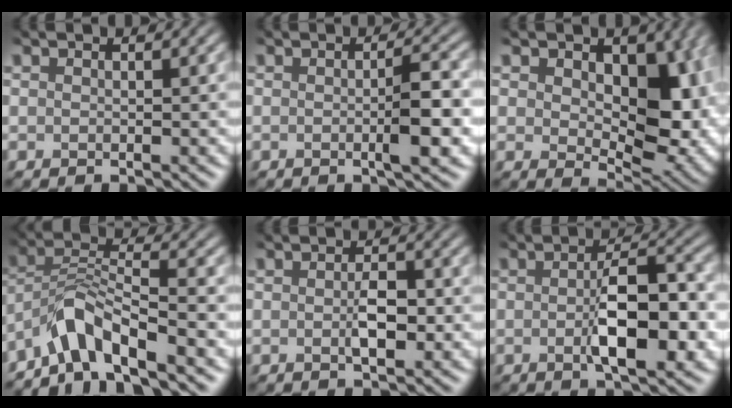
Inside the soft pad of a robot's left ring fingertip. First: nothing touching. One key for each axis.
{"total": 3.7, "fx": -0.8, "fy": 0.7, "fz": 3.6, "tx": -0.053, "ty": 0.003, "tz": -0.010}
{"total": 9.1, "fx": 1.6, "fy": 6.0, "fz": 6.7, "tx": -0.107, "ty": -0.020, "tz": 0.032}
{"total": 5.5, "fx": -4.7, "fy": 0.8, "fz": 2.7, "tx": -0.048, "ty": 0.007, "tz": -0.092}
{"total": 2.1, "fx": -0.9, "fy": 0.9, "fz": 1.7, "tx": -0.037, "ty": -0.003, "tz": -0.010}
{"total": 6.6, "fx": -1.7, "fy": 2.5, "fz": 5.9, "tx": -0.095, "ty": -0.003, "tz": -0.023}